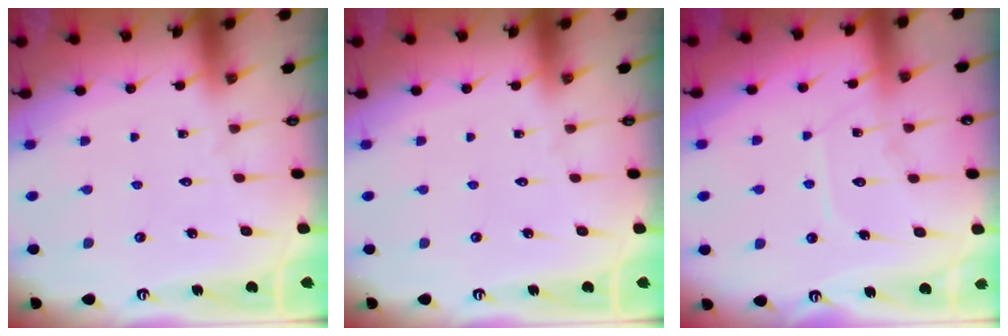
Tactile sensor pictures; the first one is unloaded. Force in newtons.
{"total": 0.0}
{"total": 9.0, "press": 9.0, "slide": 0.9}